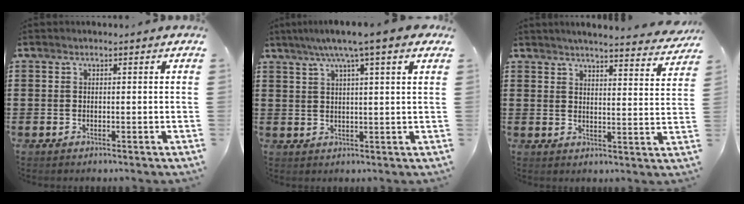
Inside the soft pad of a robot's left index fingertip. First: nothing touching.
{"total": 6.3, "force": [4.2, -0.4, 4.6], "torque": [-0.100, -0.004, 0.070]}
{"total": 4.2, "force": [4.0, -0.5, 1.1], "torque": [-0.031, -0.029, 0.067]}